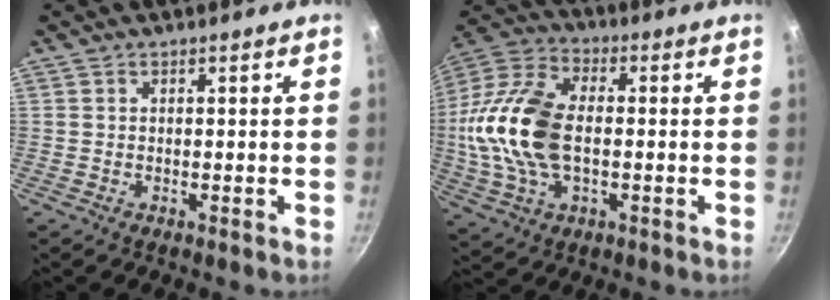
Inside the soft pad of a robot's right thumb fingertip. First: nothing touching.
{"total": 19.7, "force": [-0.7, 11.8, 15.8], "torque": [-0.312, 0.029, -0.022]}